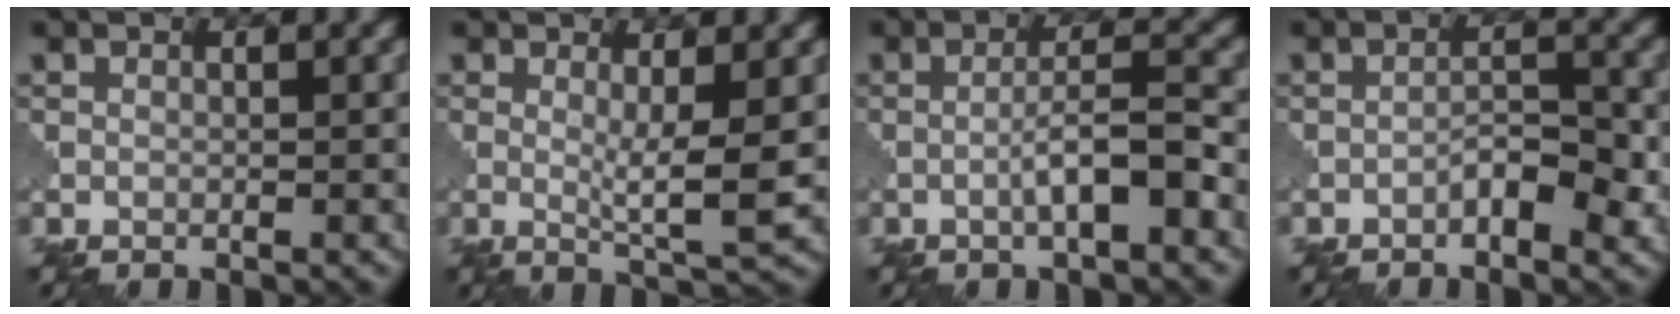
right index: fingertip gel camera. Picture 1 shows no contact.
{"total": 3.6, "force": [0.3, 0.5, 3.6], "torque": [-0.060, -0.012, 0.007]}
{"total": 4.0, "force": [-1.3, 0.5, 3.7], "torque": [-0.062, 0.013, -0.028]}
{"total": 3.1, "force": [-1.5, 1.1, 2.4], "torque": [-0.037, 0.009, -0.026]}